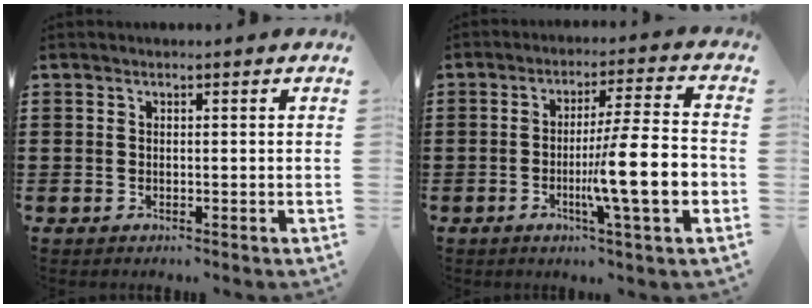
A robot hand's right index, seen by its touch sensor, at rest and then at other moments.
{"total": 11.9, "force": [-3.0, 0.8, 11.5], "torque": [-0.189, -0.014, -0.060]}